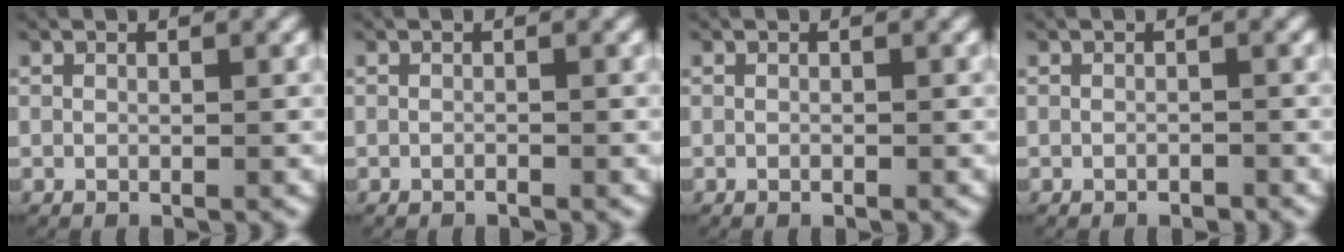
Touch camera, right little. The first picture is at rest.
{"total": 0.0}
{"total": 0.0}
{"total": 0.9, "force": [-0.8, 0.3, 0.1], "torque": [0.000, -0.001, -0.012]}